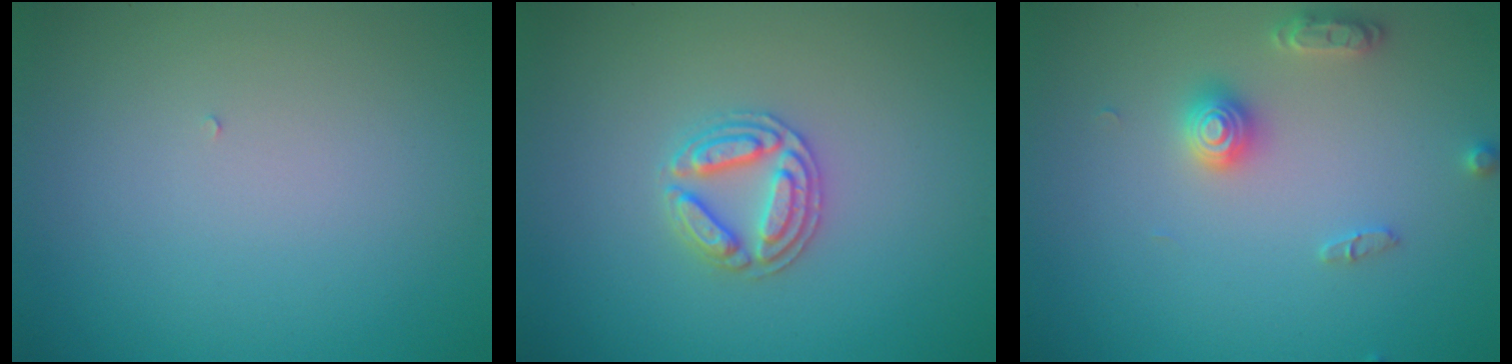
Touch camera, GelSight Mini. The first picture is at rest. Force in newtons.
{"total": 2.8, "press": 2.7, "slide": 0.5}
{"total": 2.8, "press": 2.8, "slide": 0.3}